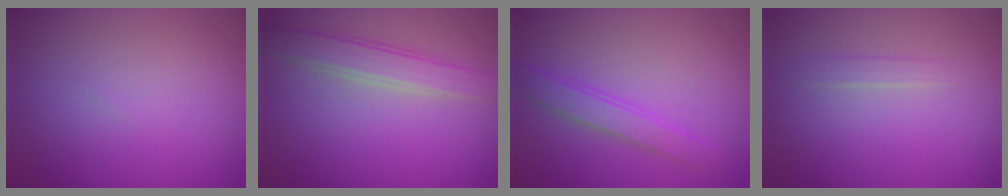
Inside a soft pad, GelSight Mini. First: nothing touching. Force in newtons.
{"total": 2.9, "press": 2.9, "slide": 0.2}
{"total": 1.7, "press": 1.7, "slide": 0.1}
{"total": 0.8, "press": 0.8, "slide": 0.0}